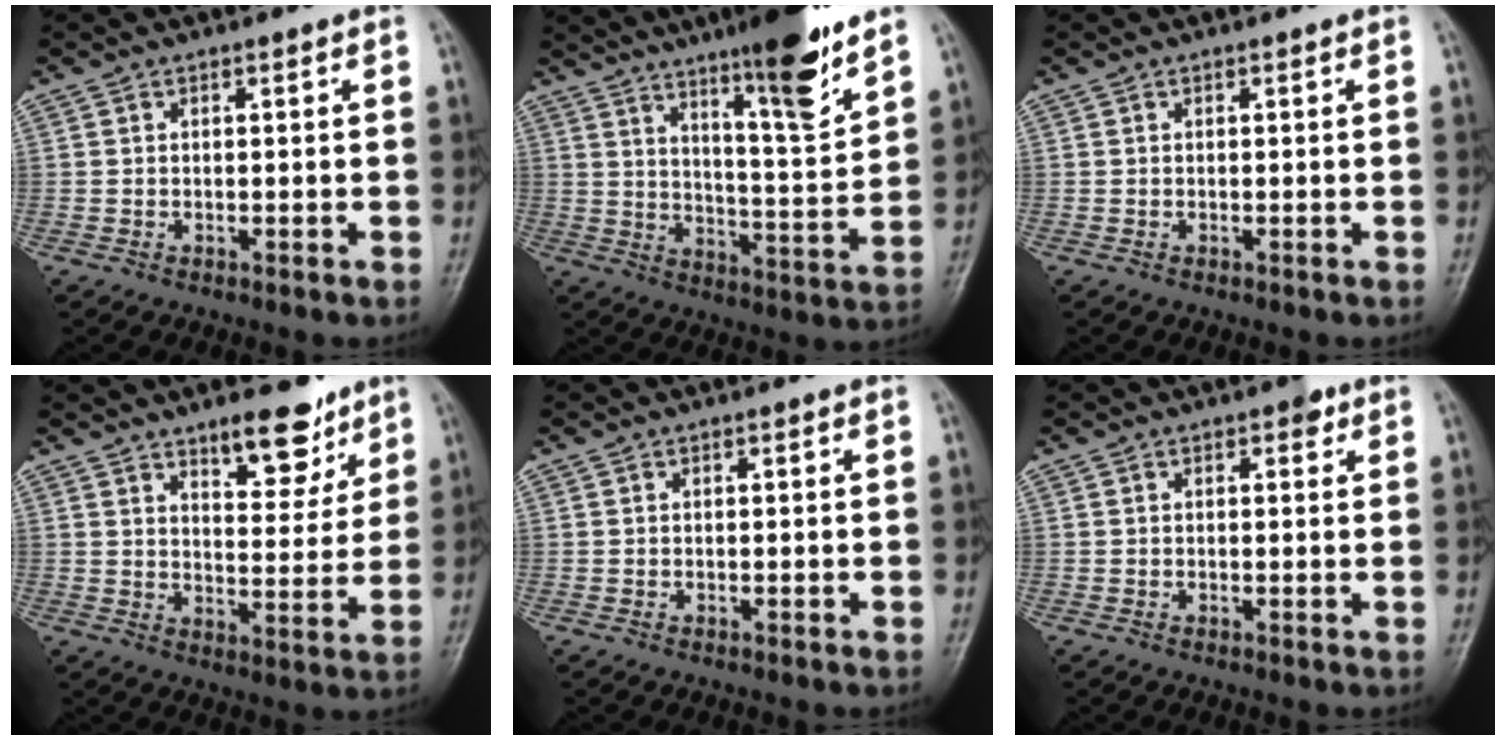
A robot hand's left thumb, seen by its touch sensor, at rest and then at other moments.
{"total": 15.2, "force": [10.3, 1.9, 11.0], "torque": [-0.155, -0.068, 0.165]}
{"total": 0.0}
{"total": 10.2, "force": [7.1, 4.1, 6.0], "torque": [-0.057, -0.048, 0.108]}
{"total": 0.0}
{"total": 1.9, "force": [1.0, 1.0, 1.2], "torque": [-0.008, -0.001, 0.010]}